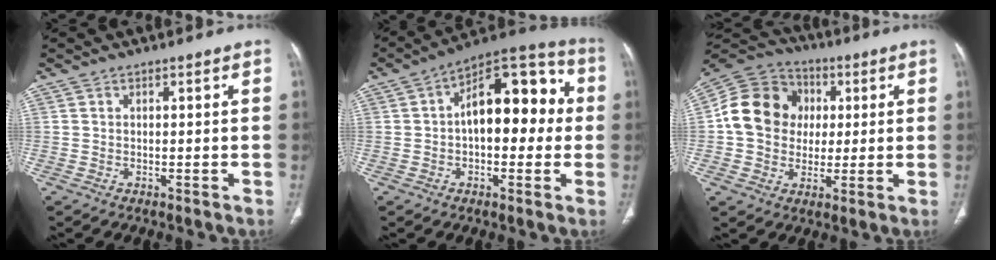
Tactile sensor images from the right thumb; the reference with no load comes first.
{"total": 17.0, "force": [1.3, 9.2, 14.3], "torque": [-0.167, 0.045, 0.009]}
{"total": 15.2, "force": [1.5, 13.2, 7.5], "torque": [-0.120, 0.021, 0.019]}